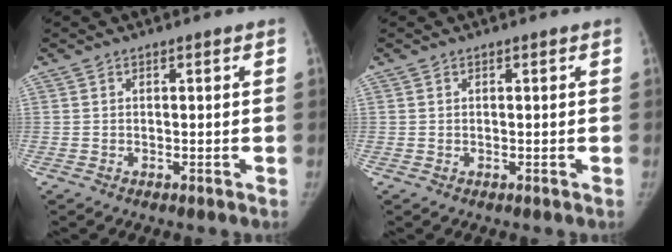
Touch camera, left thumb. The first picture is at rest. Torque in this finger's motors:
{"motor_torque": [-0.10, -0.08, -0.30, 0.51, -0.02]}